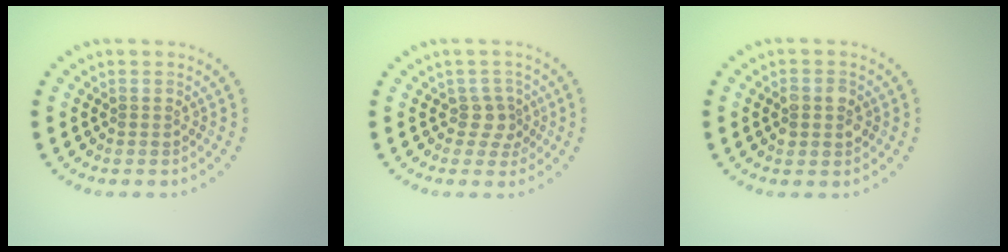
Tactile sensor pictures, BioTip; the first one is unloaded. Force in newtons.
{"total": 2.1, "press": 1.6, "slide": 1.3}
{"total": 2.4, "press": 2.4, "slide": 0.2}